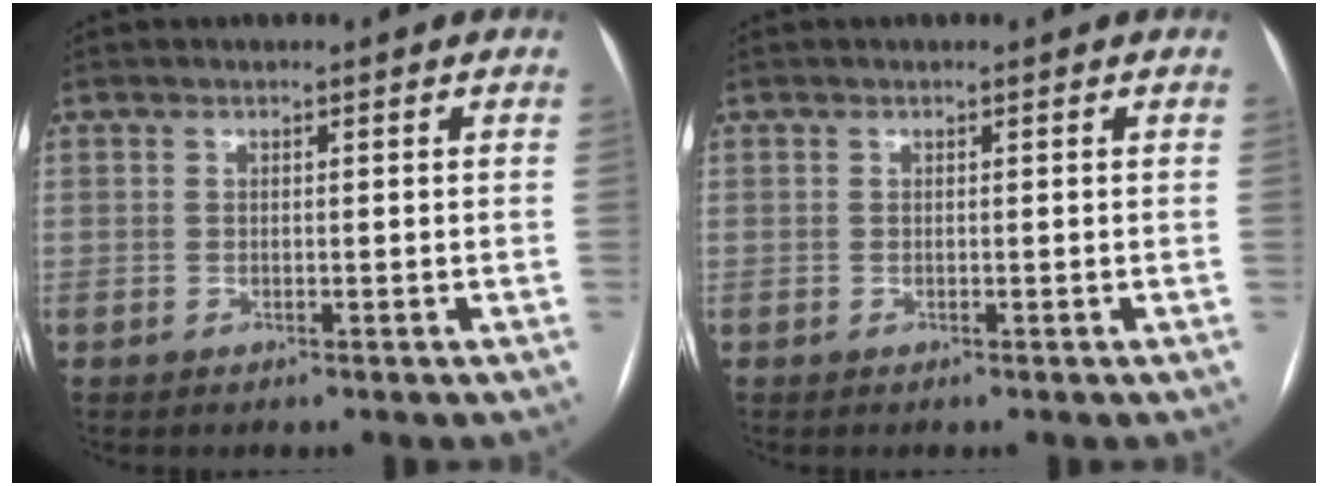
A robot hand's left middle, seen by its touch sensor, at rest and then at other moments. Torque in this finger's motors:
{"motor_torque": [0.00, 0.00, 0.00, 0.00]}